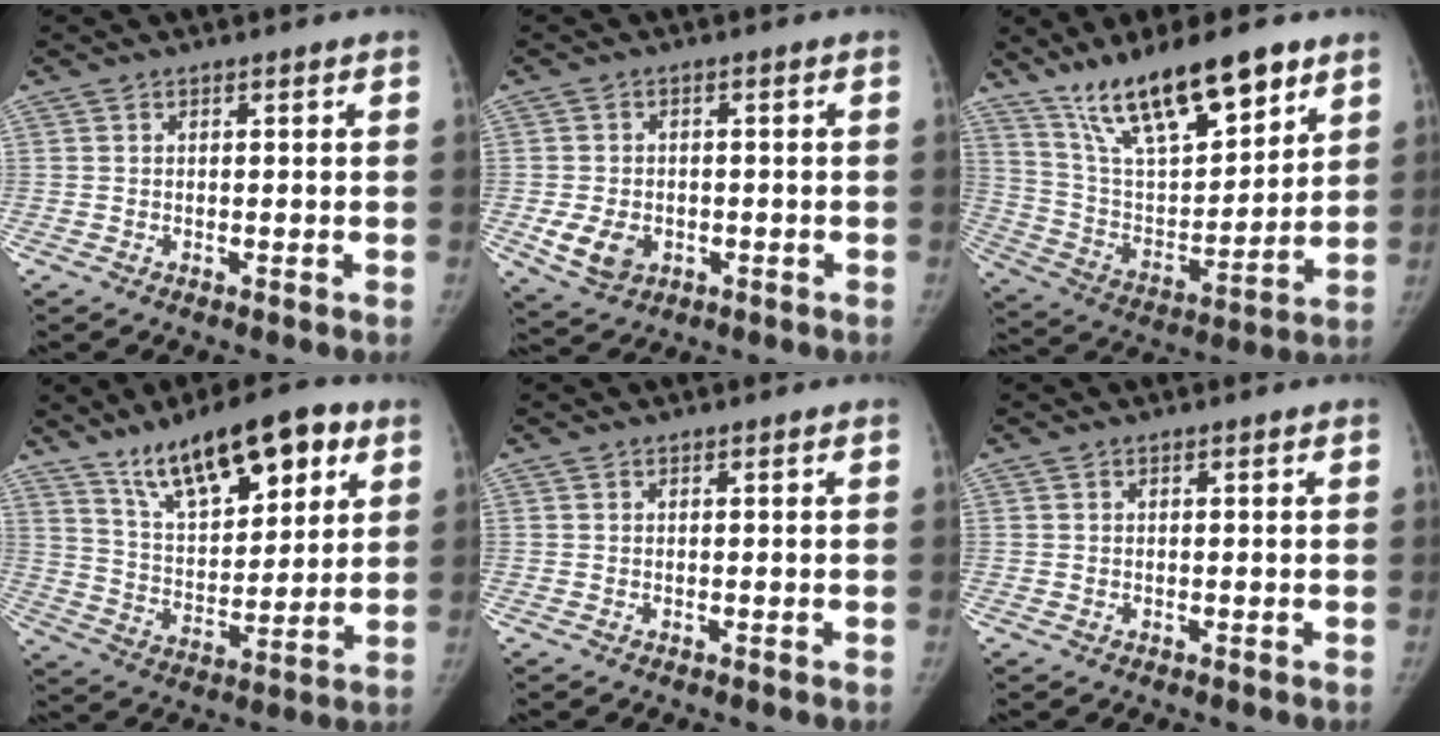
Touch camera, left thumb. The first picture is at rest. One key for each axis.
{"total": 6.5, "fx": -1.9, "fy": 5.0, "fz": 3.7, "tx": -0.059, "ty": 0.001, "tz": -0.024}
{"total": 21.4, "fx": 14.4, "fy": 7.1, "fz": 14.1, "tx": -0.208, "ty": -0.057, "tz": 0.263}
{"total": 18.7, "fx": 11.0, "fy": 7.5, "fz": 13.1, "tx": -0.172, "ty": -0.040, "tz": 0.190}
{"total": 0.0}
{"total": 0.0}